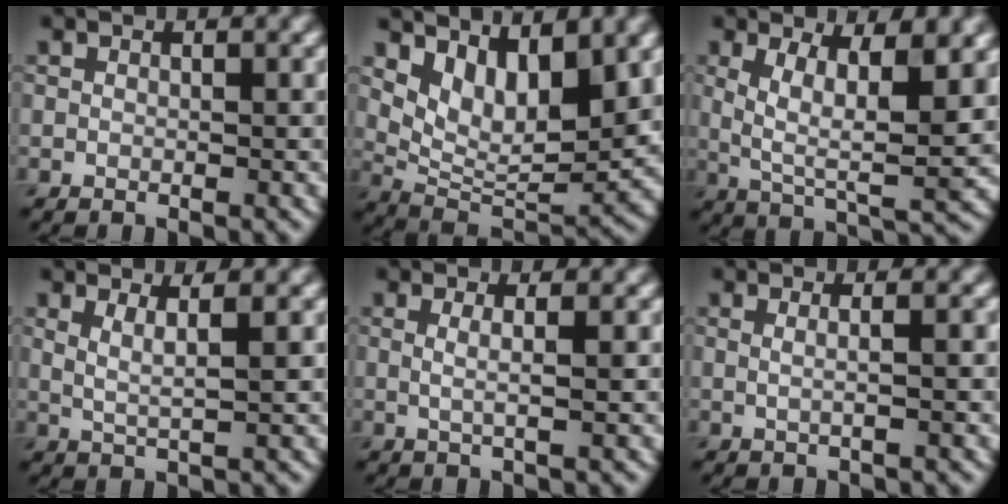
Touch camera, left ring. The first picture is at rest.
{"total": 6.8, "force": [3.0, 3.4, 5.0], "torque": [-0.083, -0.022, 0.058]}
{"total": 7.1, "force": [1.7, 2.3, 6.5], "torque": [-0.122, -0.005, 0.030]}
{"total": 2.4, "force": [1.0, 0.6, 2.1], "torque": [-0.030, -0.005, 0.017]}
{"total": 1.9, "force": [0.3, 0.6, 1.8], "torque": [-0.030, -0.002, -0.004]}
{"total": 3.0, "force": [0.7, 1.4, 2.5], "torque": [-0.017, 0.009, -0.014]}